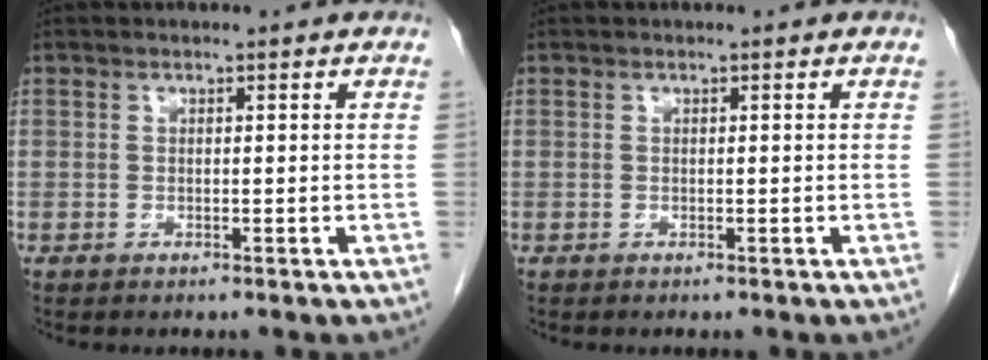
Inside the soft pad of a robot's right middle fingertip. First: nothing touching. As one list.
[{"total": 0.0}]